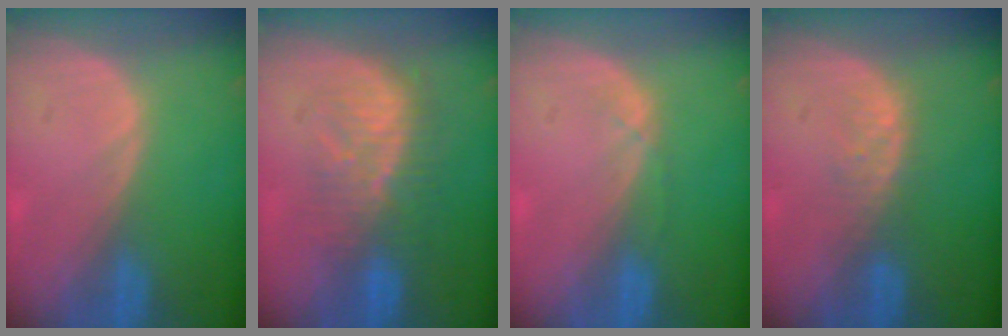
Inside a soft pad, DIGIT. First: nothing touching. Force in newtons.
{"total": 8.0, "press": 7.8, "slide": 1.5}
{"total": 1.1, "press": 1.1, "slide": 0.2}
{"total": 2.8, "press": 2.8, "slide": 0.3}